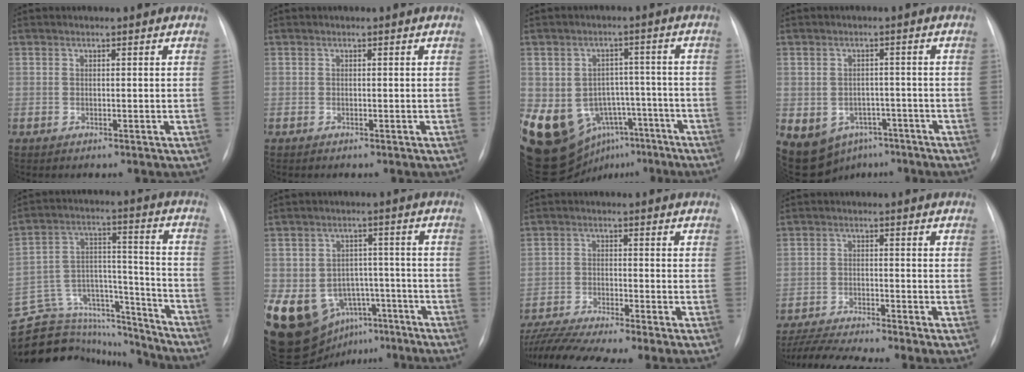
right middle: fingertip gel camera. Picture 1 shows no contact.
{"total": 0.0}
{"total": 21.2, "force": [-9.2, 16.5, 9.5], "torque": [-0.212, 0.038, -0.112]}
{"total": 16.3, "force": [-8.4, 12.7, 6.0], "torque": [-0.164, 0.008, -0.096]}
{"total": 23.5, "force": [-21.4, 8.3, 4.9], "torque": [-0.144, 0.051, -0.321]}
{"total": 17.9, "force": [-8.8, 13.4, 8.1], "torque": [-0.168, 0.028, -0.119]}
{"total": 10.4, "force": [-8.6, -0.2, 5.8], "torque": [-0.110, -0.017, -0.144]}
{"total": 7.9, "force": [-6.9, -0.6, 3.9], "torque": [-0.074, -0.016, -0.116]}